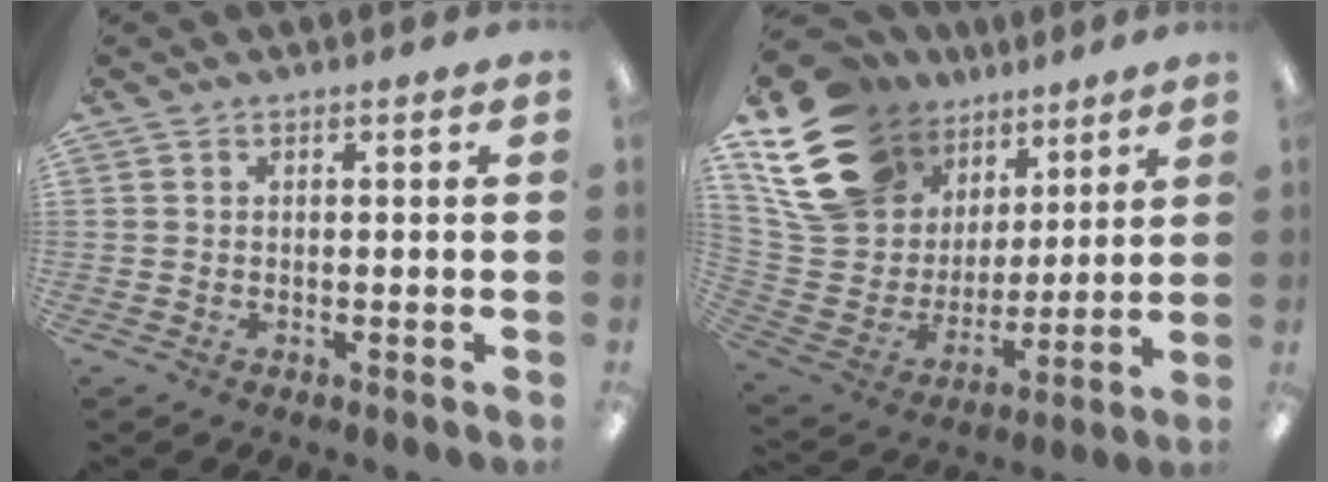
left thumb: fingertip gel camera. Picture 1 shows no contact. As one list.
[{"total": 20.6, "force": [12.4, 13.6, 9.4], "torque": [-0.200, -0.058, 0.246]}]